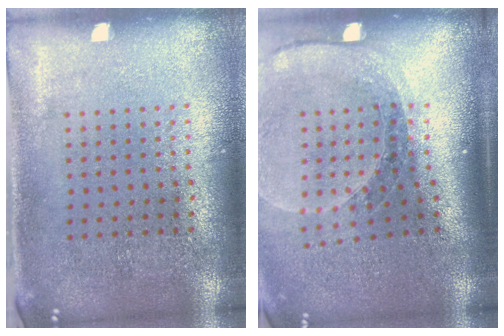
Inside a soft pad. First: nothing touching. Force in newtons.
{"total": 1.8, "press": 1.6, "slide": 0.7}